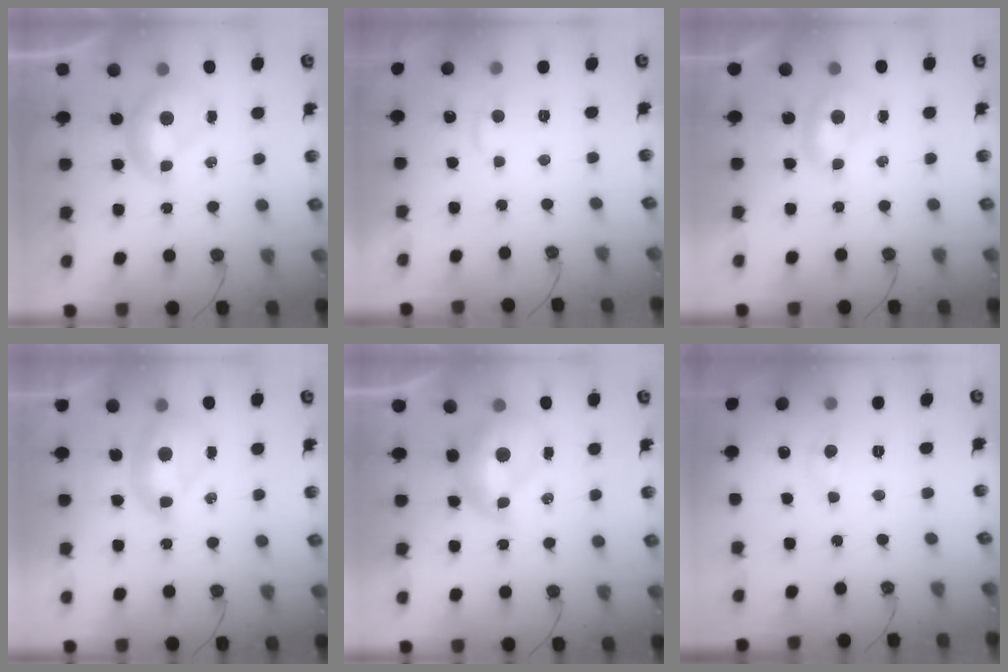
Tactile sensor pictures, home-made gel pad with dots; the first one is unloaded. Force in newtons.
{"total": 2.8, "press": 2.8, "slide": 0.4}
{"total": 0.0}
{"total": 2.5, "press": 2.5, "slide": 0.6}
{"total": 2.2, "press": 2.1, "slide": 0.7}
{"total": 1.6, "press": 1.5, "slide": 0.2}